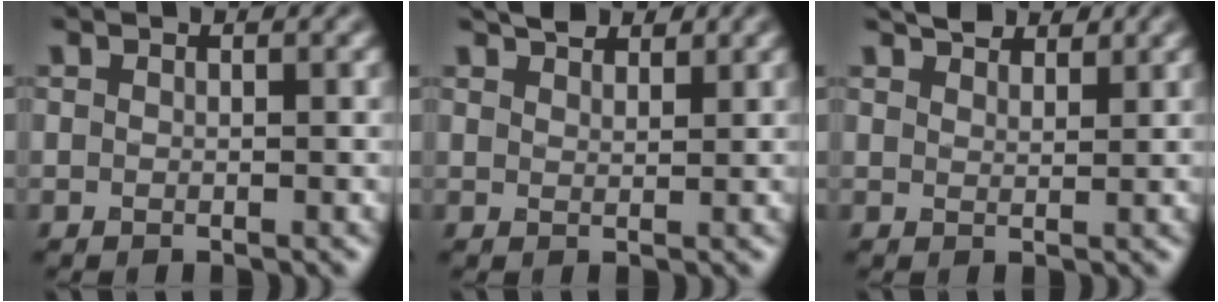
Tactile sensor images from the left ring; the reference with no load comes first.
{"total": 2.3, "force": [2.0, 0.8, 0.8], "torque": [-0.011, 0.007, 0.037]}
{"total": 2.7, "force": [2.4, 0.9, 0.9], "torque": [-0.013, 0.007, 0.039]}